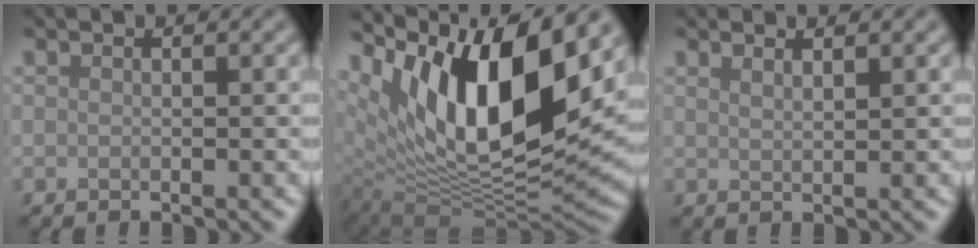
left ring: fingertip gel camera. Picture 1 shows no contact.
{"total": 15.1, "force": [6.4, 6.1, 12.2], "torque": [-0.215, 0.003, 0.115]}
{"total": 1.5, "force": [1.1, 0.4, 0.8], "torque": [-0.007, 0.002, 0.012]}